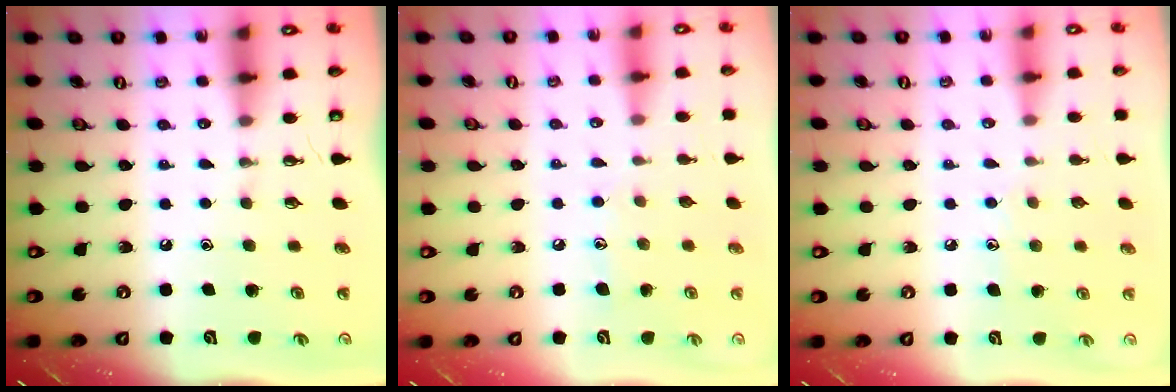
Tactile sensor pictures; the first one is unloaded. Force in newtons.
{"total": 5.6, "press": 5.6, "slide": 0.6}
{"total": 5.7, "press": 5.7, "slide": 0.5}